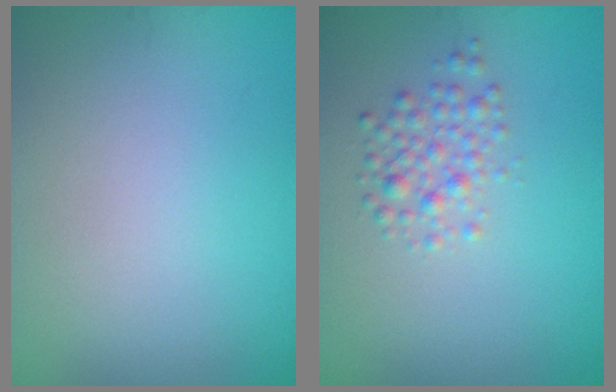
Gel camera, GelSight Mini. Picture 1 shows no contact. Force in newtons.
{"total": 2.2, "press": 2.2, "slide": 0.1}